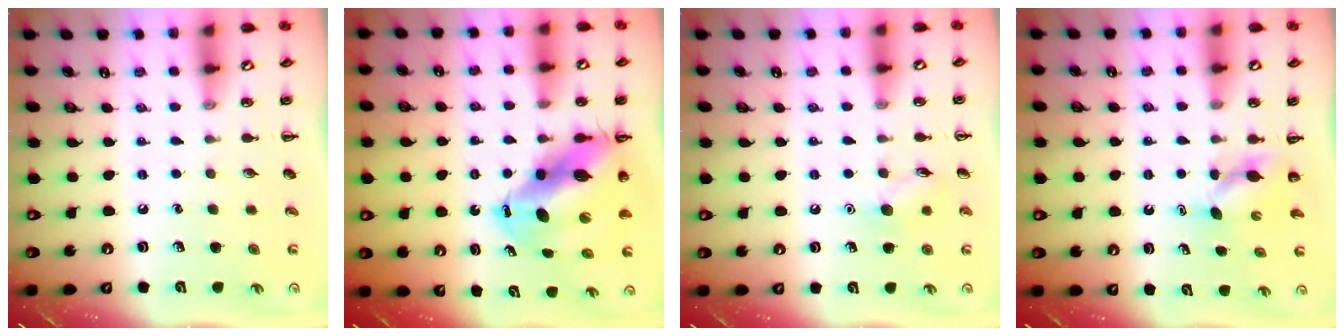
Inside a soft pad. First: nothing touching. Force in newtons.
{"total": 13.2, "press": 12.6, "slide": 3.7}
{"total": 7.2, "press": 7.2, "slide": 0.5}
{"total": 4.0, "press": 3.9, "slide": 1.0}